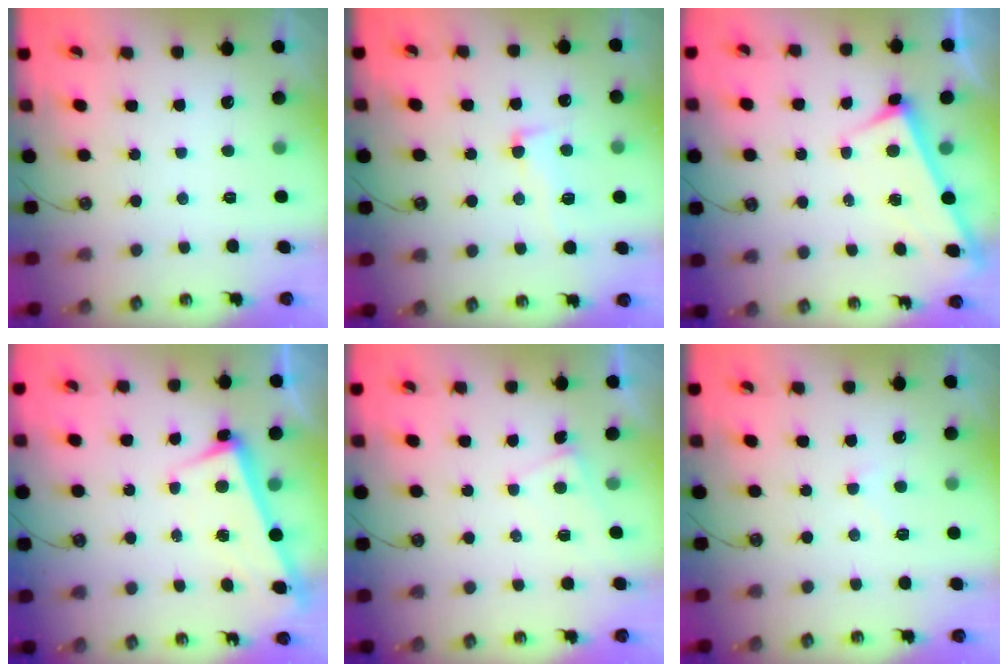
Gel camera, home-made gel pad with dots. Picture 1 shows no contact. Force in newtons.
{"total": 3.1, "press": 2.6, "slide": 1.6}
{"total": 3.3, "press": 3.3, "slide": 0.1}
{"total": 2.5, "press": 2.4, "slide": 0.7}
{"total": 1.8, "press": 1.8, "slide": 0.3}
{"total": 1.6, "press": 1.5, "slide": 0.5}